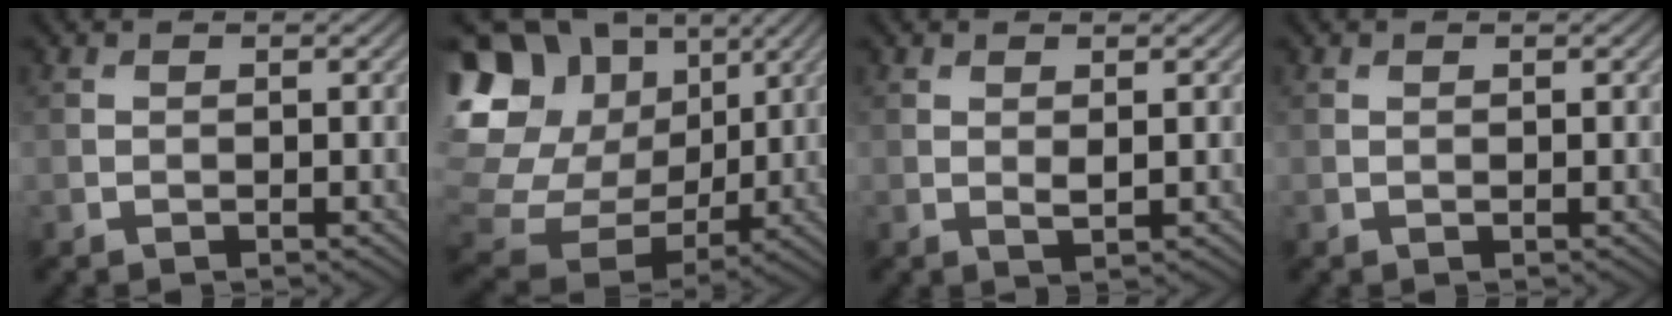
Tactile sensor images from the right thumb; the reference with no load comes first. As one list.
[{"total": 21.2, "force": [5.6, 17.8, 9.9], "torque": [-0.288, 0.013, 0.127]}, {"total": 1.1, "force": [0.5, 0.3, 0.9], "torque": [-0.020, -0.004, 0.010]}, {"total": 0.0}]